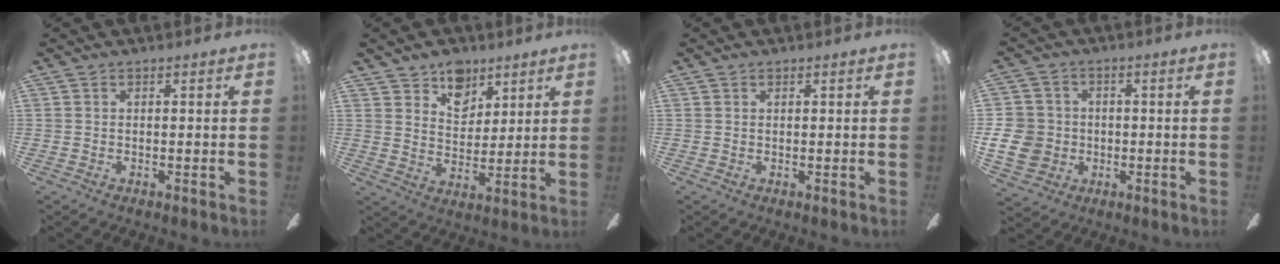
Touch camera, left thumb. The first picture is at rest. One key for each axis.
{"total": 9.6, "fx": 6.9, "fy": 6.1, "fz": 2.7, "tx": -0.036, "ty": -0.043, "tz": 0.129}
{"total": 0.6, "fx": 0.5, "fy": 0.2, "fz": 0.0, "tx": -0.001, "ty": -0.001, "tz": 0.011}
{"total": 10.6, "fx": -1.3, "fy": 9.6, "fz": 4.4, "tx": -0.116, "ty": 0.017, "tz": -0.022}